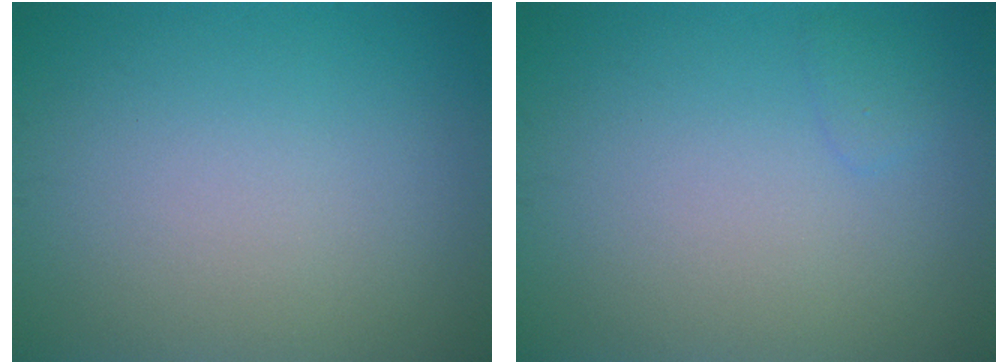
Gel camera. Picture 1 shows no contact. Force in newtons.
{"total": 0.8, "press": 0.8, "slide": 0.0}